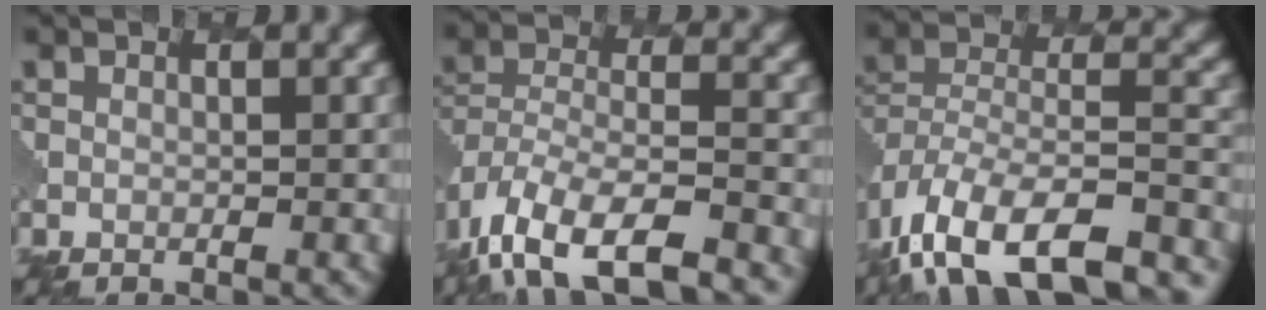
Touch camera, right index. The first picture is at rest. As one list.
[{"total": 12.9, "force": [-9.1, 5.6, 7.2], "torque": [-0.143, -0.009, -0.139]}, {"total": 17.5, "force": [-12.8, 7.9, 8.9], "torque": [-0.153, -0.019, -0.184]}]